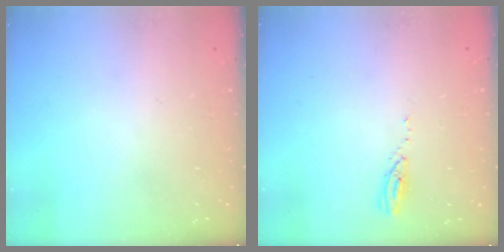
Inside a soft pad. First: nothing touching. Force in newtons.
{"total": 3.2, "press": 3.2, "slide": 0.2}